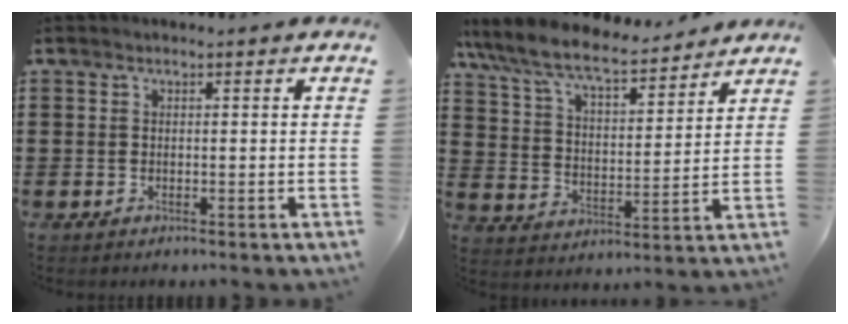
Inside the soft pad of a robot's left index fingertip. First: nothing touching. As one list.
[{"total": 8.7, "force": [7.6, 1.5, 3.9], "torque": [-0.106, -0.038, 0.131]}]